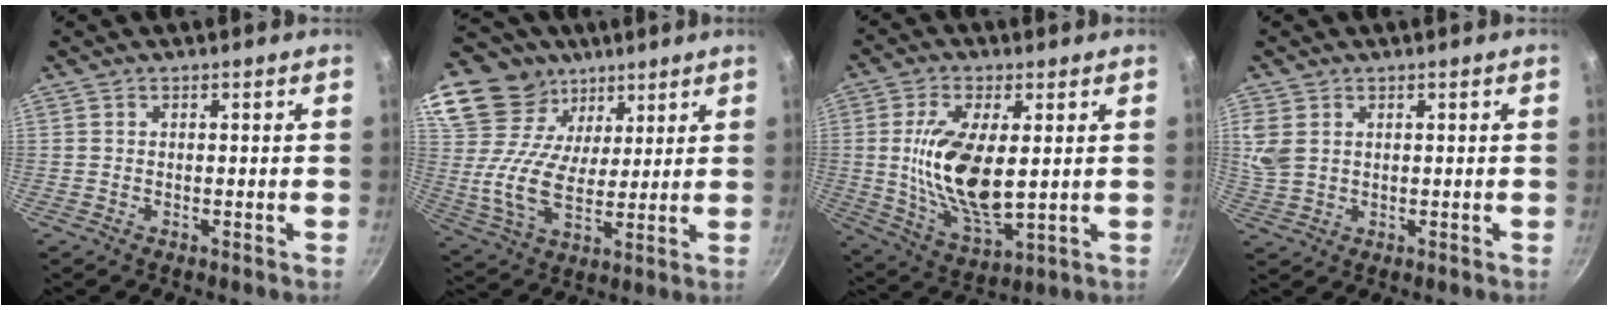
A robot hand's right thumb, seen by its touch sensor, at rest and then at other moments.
{"total": 20.5, "force": [12.1, 13.1, 10.1], "torque": [-0.191, -0.039, 0.222]}
{"total": 15.5, "force": [1.7, 7.0, 13.7], "torque": [-0.254, -0.013, 0.038]}
{"total": 5.0, "force": [1.6, 3.5, 3.2], "torque": [-0.061, -0.005, 0.039]}